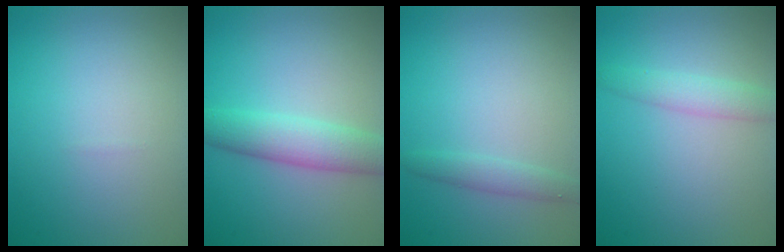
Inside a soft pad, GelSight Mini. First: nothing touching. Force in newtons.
{"total": 4.4, "press": 4.4, "slide": 0.1}
{"total": 1.6, "press": 1.6, "slide": 0.1}
{"total": 2.2, "press": 2.2, "slide": 0.1}